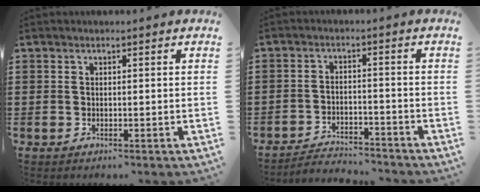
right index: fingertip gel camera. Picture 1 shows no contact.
{"total": 3.3, "force": [-3.3, 0.4, 0.3], "torque": [-0.013, 0.005, -0.071]}